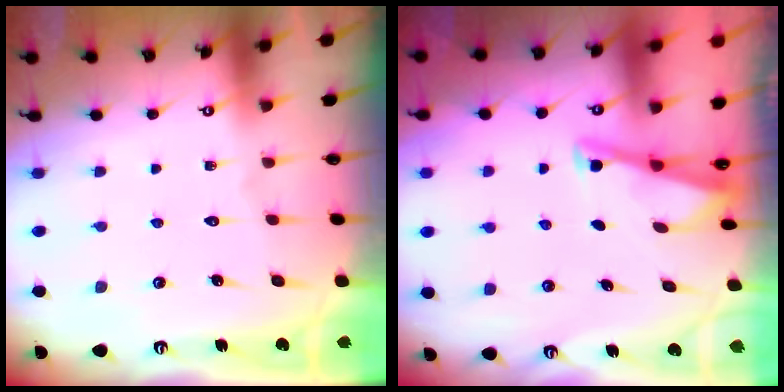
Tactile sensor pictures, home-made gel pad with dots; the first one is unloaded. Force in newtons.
{"total": 2.9, "press": 2.9, "slide": 0.3}